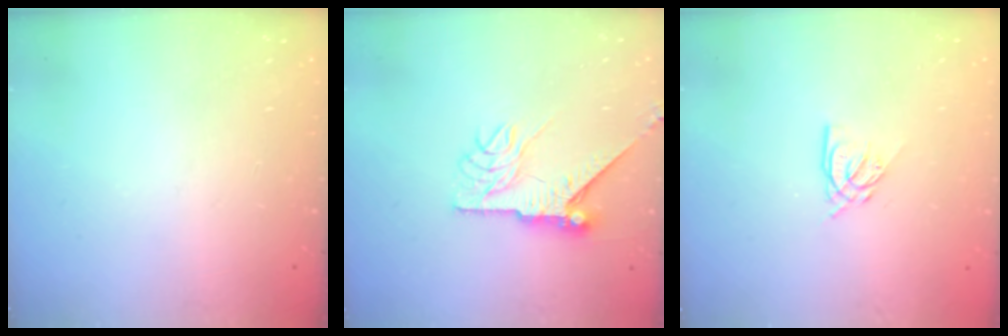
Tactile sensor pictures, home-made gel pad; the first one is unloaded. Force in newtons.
{"total": 8.7, "press": 8.7, "slide": 0.3}
{"total": 5.5, "press": 5.5, "slide": 0.5}